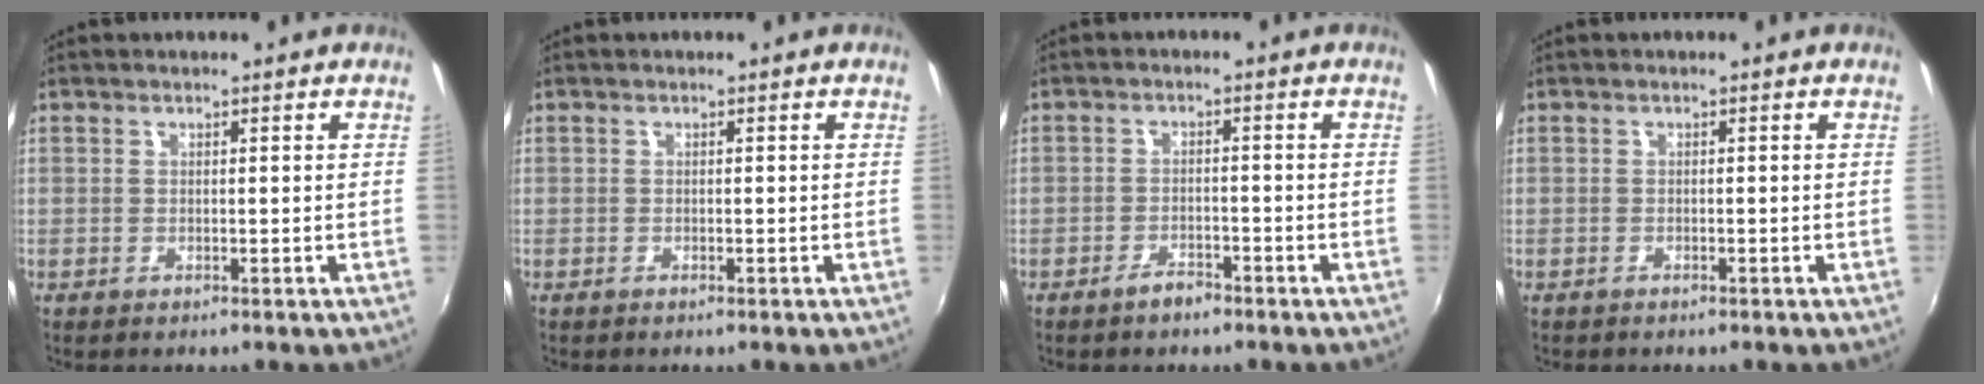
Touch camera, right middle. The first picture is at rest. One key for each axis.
{"total": 0.0}
{"total": 2.8, "fx": -2.3, "fy": 1.2, "fz": 1.1, "tx": -0.028, "ty": 0.005, "tz": -0.034}
{"total": 0.7, "fx": -0.6, "fy": 0.3, "fz": 0.2, "tx": -0.006, "ty": 0.001, "tz": -0.009}